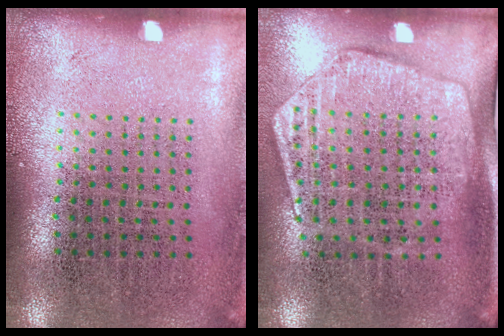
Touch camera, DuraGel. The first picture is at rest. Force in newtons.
{"total": 1.8, "press": 1.5, "slide": 1.0}